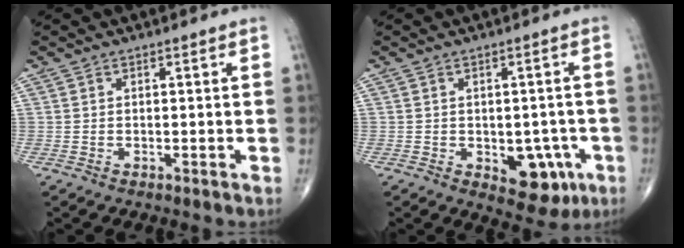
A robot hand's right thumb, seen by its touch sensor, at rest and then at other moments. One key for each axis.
{"total": 8.4, "fx": -2.7, "fy": 5.1, "fz": 6.1, "tx": -0.039, "ty": 0.009, "tz": -0.024}